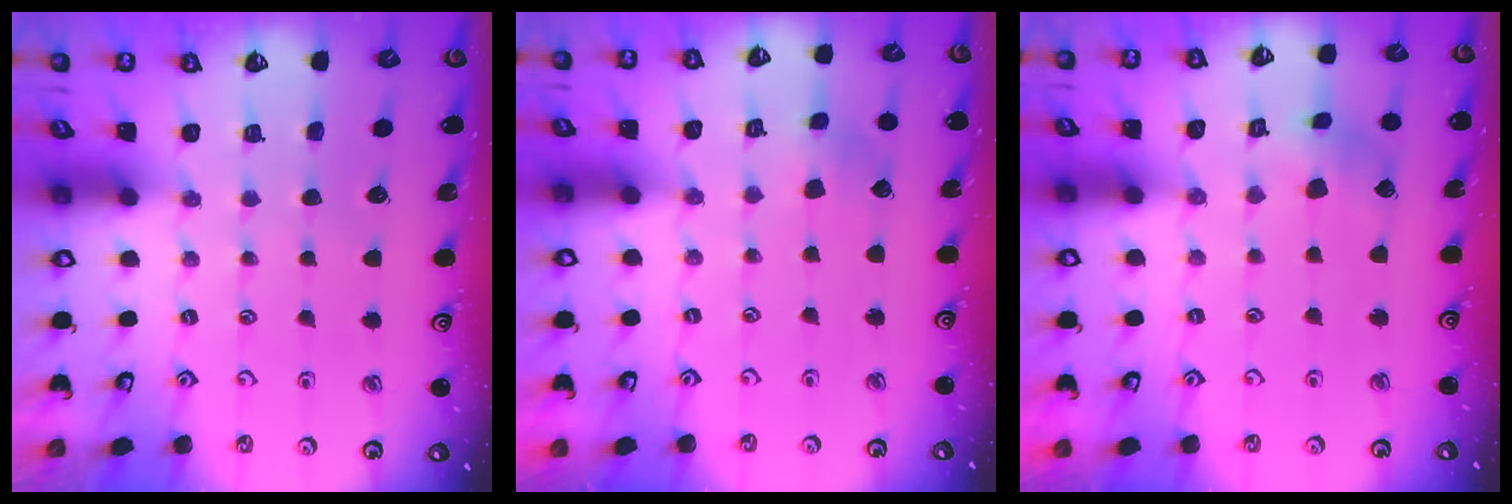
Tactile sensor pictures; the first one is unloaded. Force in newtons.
{"total": 3.4, "press": 3.3, "slide": 0.4}
{"total": 6.2, "press": 6.1, "slide": 0.8}